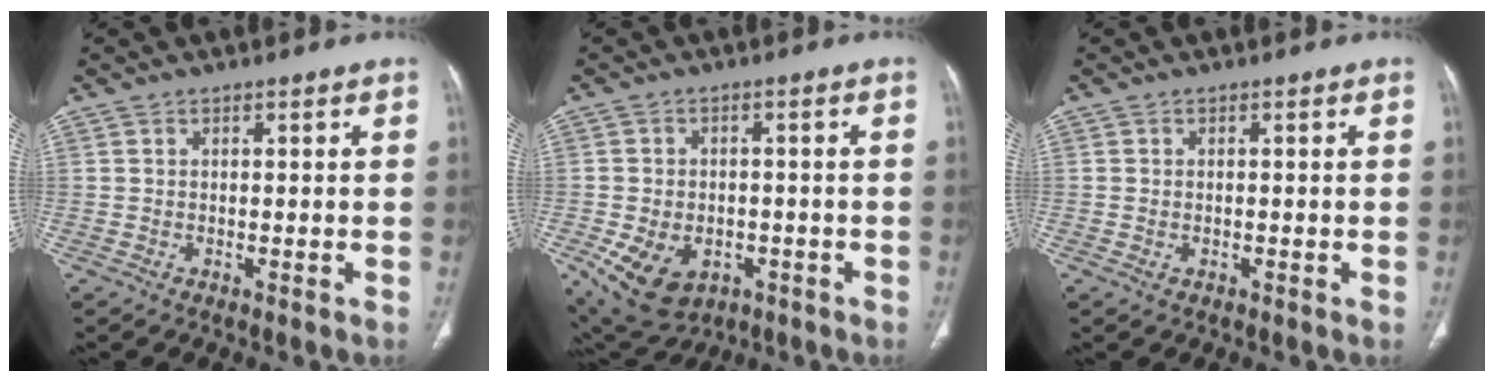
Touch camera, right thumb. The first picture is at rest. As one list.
[{"total": 12.5, "force": [-4.7, 9.0, 7.4], "torque": [-0.132, 0.013, -0.056]}, {"total": 0.8, "force": [-0.2, 0.6, 0.5], "torque": [-0.013, 0.004, 0.001]}]